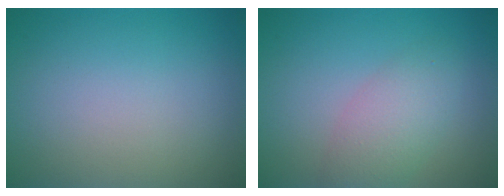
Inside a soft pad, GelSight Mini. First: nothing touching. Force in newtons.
{"total": 3.4, "press": 3.4, "slide": 0.2}